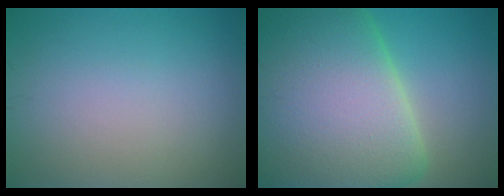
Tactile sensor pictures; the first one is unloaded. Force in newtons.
{"total": 19.9, "press": 19.9, "slide": 0.9}